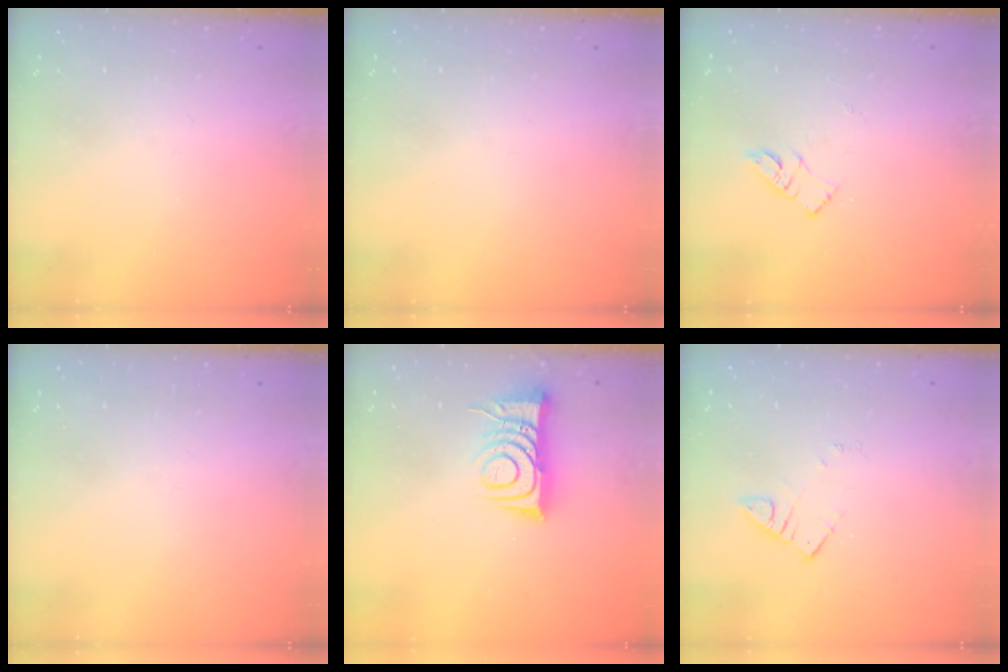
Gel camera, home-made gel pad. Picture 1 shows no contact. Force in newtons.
{"total": 0.0}
{"total": 5.5, "press": 5.4, "slide": 0.5}
{"total": 0.0}
{"total": 9.8, "press": 9.8, "slide": 1.2}
{"total": 2.6, "press": 2.6, "slide": 0.1}